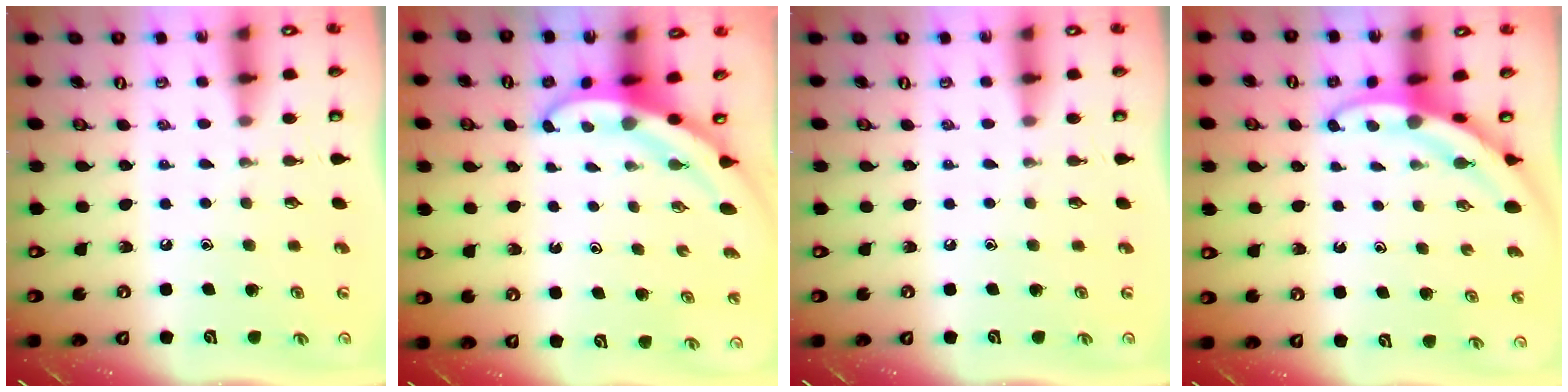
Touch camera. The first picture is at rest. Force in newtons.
{"total": 5.5, "press": 5.5, "slide": 0.3}
{"total": 0.0}
{"total": 3.6, "press": 3.6, "slide": 0.4}